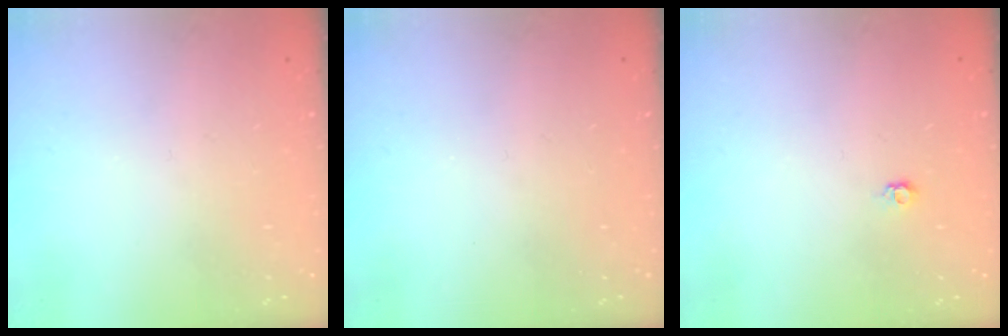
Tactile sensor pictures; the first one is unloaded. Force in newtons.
{"total": 0.0}
{"total": 3.5, "press": 3.5, "slide": 0.4}